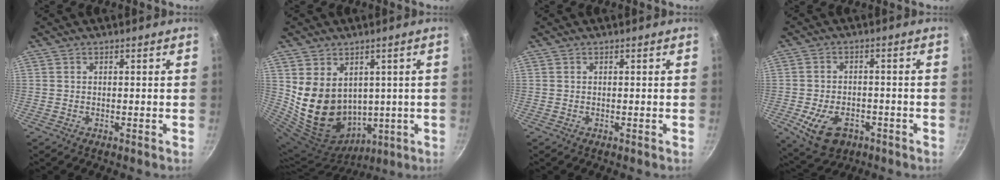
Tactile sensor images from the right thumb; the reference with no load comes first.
{"total": 16.2, "force": [2.6, 12.8, 9.5], "torque": [-0.160, -0.015, 0.083]}
{"total": 0.0}
{"total": 9.8, "force": [-3.9, 6.5, 6.2], "torque": [-0.094, 0.015, -0.056]}